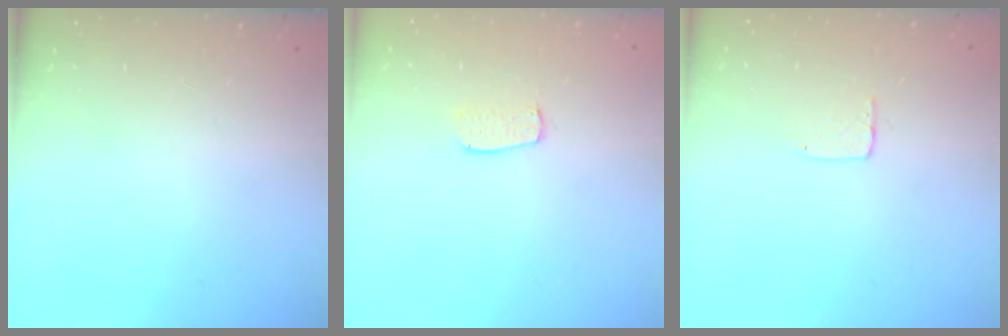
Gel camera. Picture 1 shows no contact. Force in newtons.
{"total": 5.9, "press": 5.9, "slide": 0.3}
{"total": 3.6, "press": 3.6, "slide": 0.2}